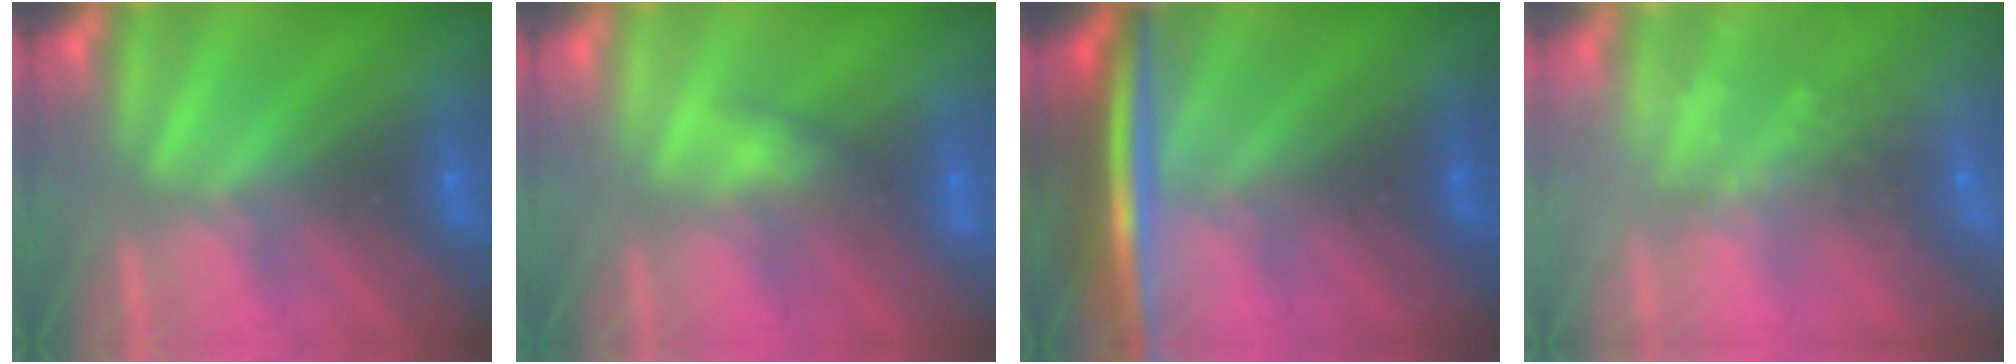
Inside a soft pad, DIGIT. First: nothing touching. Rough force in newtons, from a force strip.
{"total": 2.6}
{"total": 7.4}
{"total": 9.6}